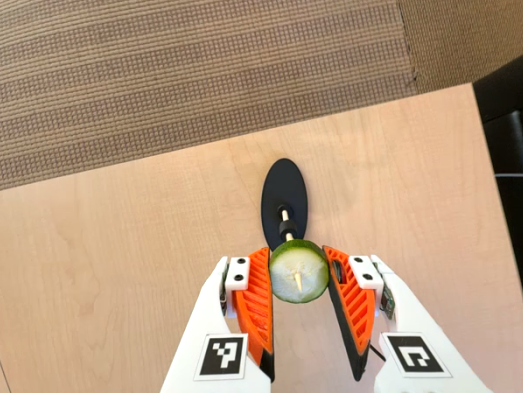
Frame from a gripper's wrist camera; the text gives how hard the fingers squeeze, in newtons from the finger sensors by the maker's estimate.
{"total": 12.2, "left": 11.9, "right": 12.4}